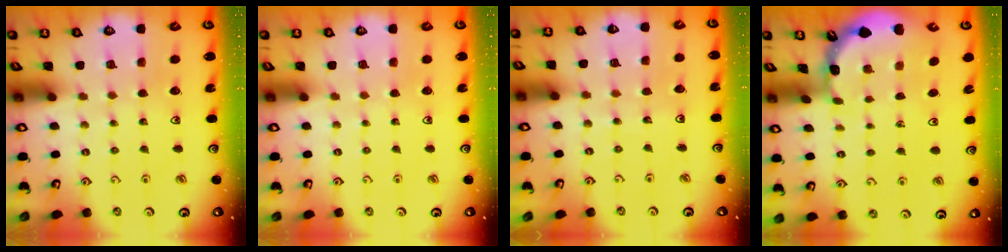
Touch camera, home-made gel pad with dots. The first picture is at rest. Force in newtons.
{"total": 0.0}
{"total": 5.3, "press": 5.0, "slide": 1.7}
{"total": 1.8, "press": 1.8, "slide": 0.1}